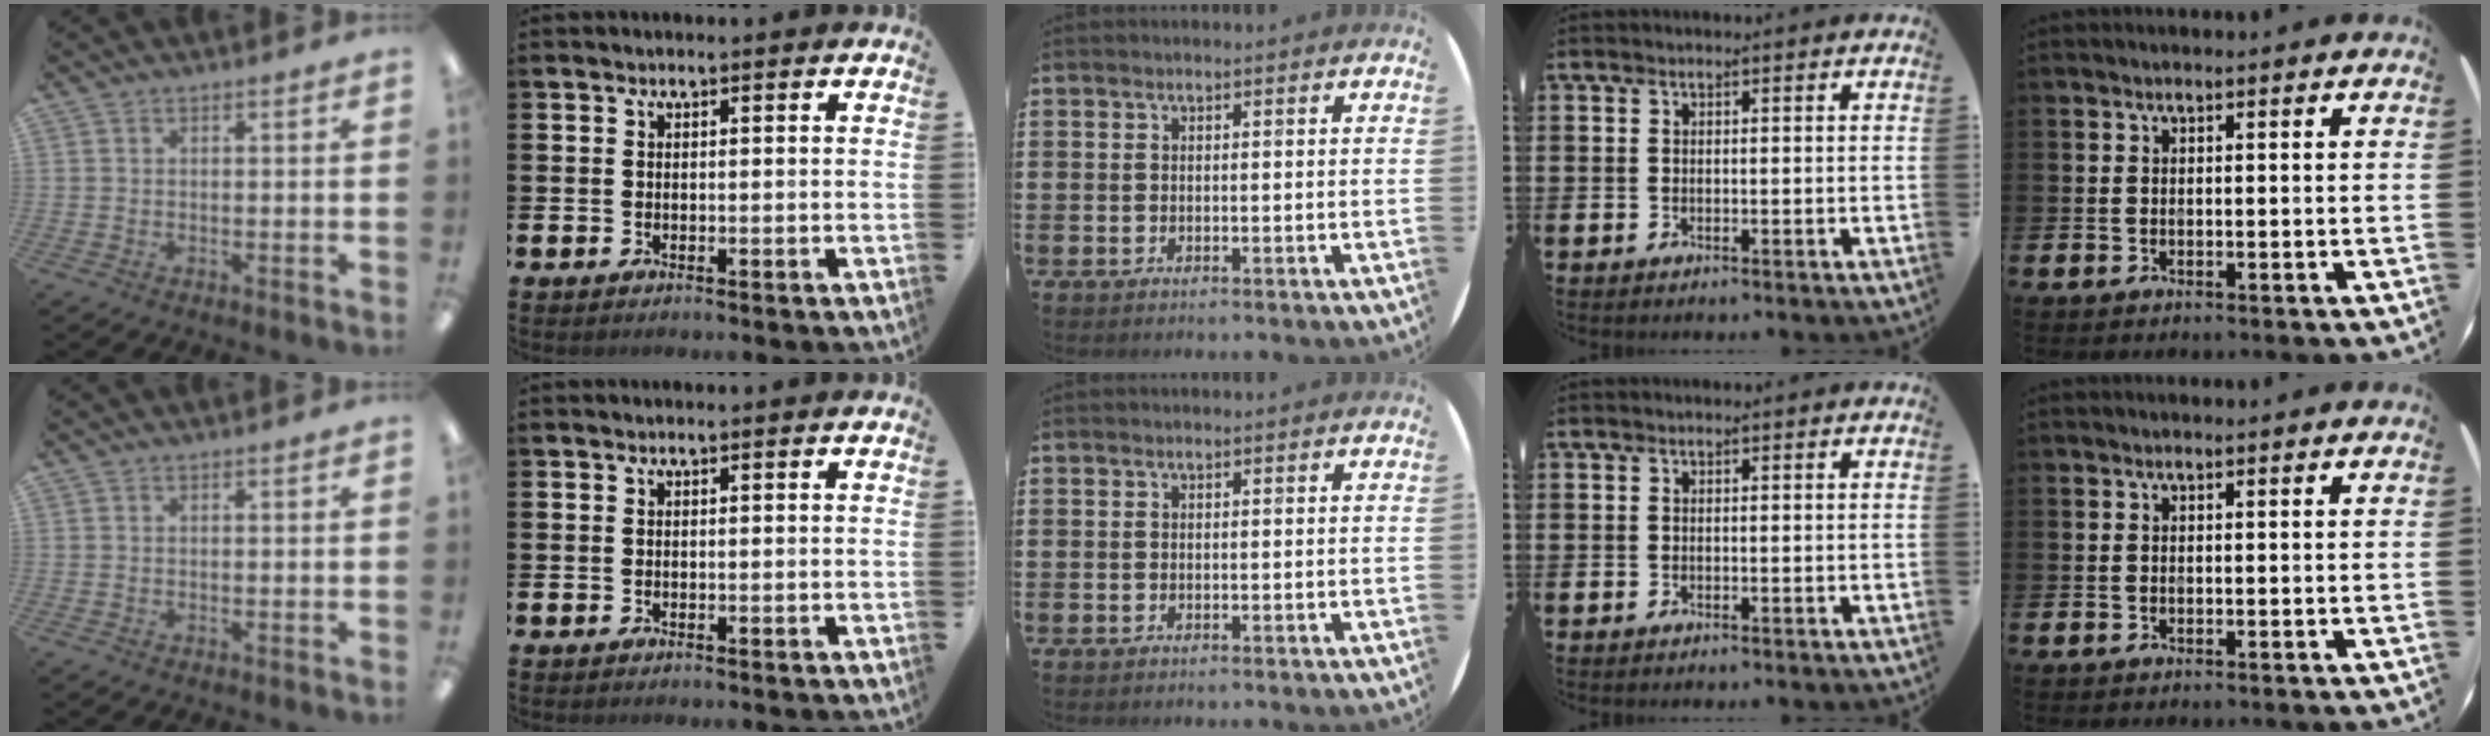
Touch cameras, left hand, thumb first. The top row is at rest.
{}